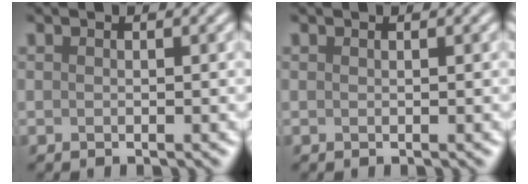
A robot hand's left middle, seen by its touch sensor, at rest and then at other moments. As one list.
[{"total": 0.0}]